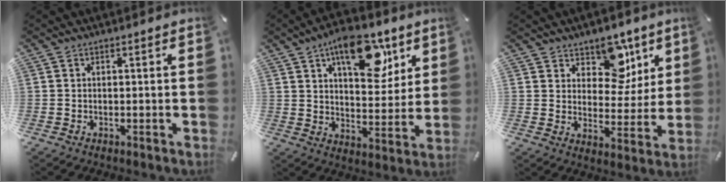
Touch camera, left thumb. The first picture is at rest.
{"total": 16.9, "force": [9.4, 8.7, 11.1], "torque": [-0.146, -0.042, 0.156]}
{"total": 12.0, "force": [7.3, 7.9, 5.3], "torque": [-0.059, -0.054, 0.130]}